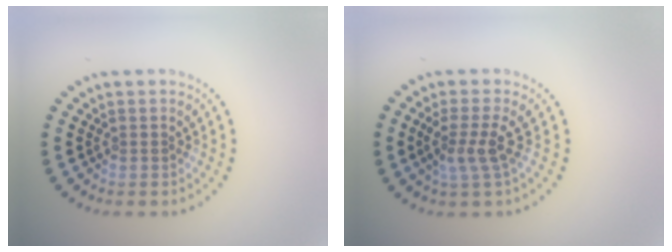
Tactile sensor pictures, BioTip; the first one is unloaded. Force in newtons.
{"total": 2.7, "press": 2.1, "slide": 1.7}